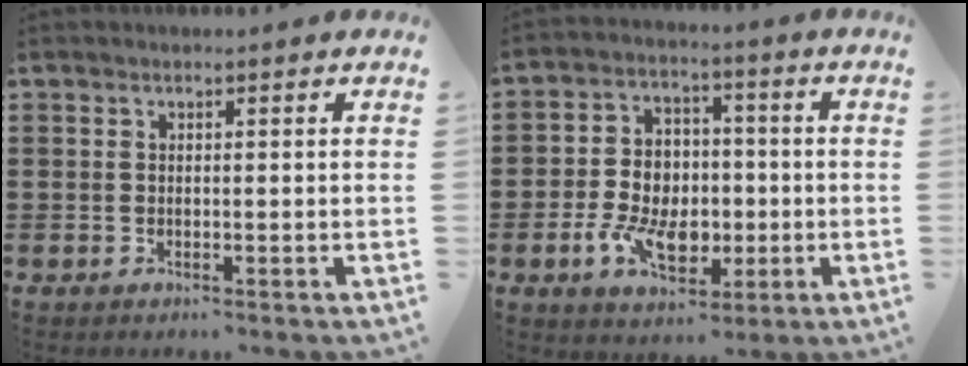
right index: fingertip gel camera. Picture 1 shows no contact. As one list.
[{"total": 8.7, "force": [-2.2, 6.3, 5.7], "torque": [-0.113, 0.016, -0.039]}]